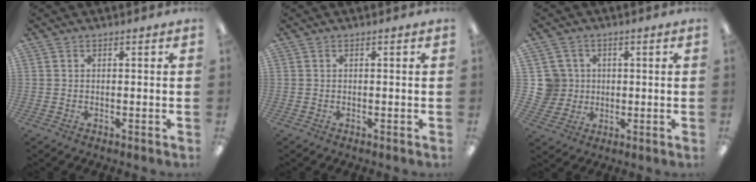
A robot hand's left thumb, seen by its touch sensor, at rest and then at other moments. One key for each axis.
{"total": 0.0}
{"total": 7.1, "fx": 1.4, "fy": 6.9, "fz": 0.8, "tx": -0.040, "ty": 0.003, "tz": 0.030}